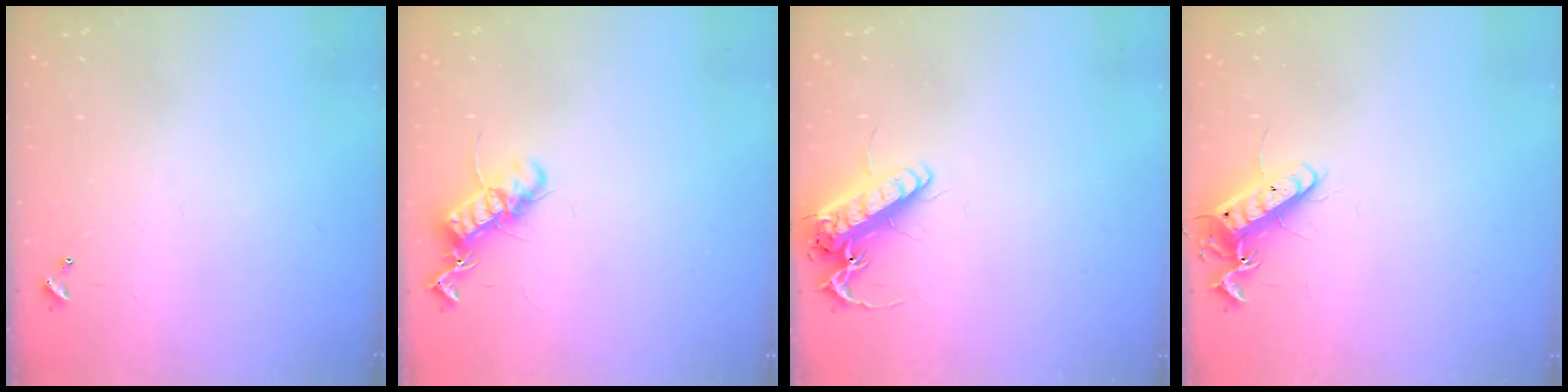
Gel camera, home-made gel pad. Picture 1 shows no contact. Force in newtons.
{"total": 13.0, "press": 13.0, "slide": 0.3}
{"total": 13.8, "press": 13.6, "slide": 2.4}
{"total": 12.4, "press": 12.4, "slide": 1.1}